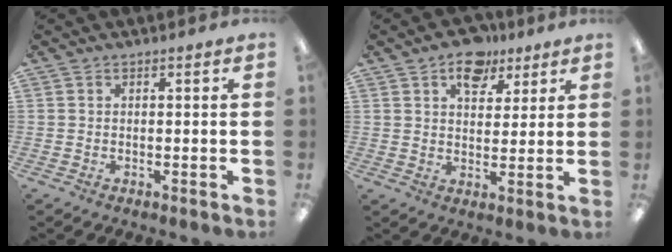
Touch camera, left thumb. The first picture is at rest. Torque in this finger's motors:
{"motor_torque": [0.09, 0.24, -0.30, 0.14, 0.02]}